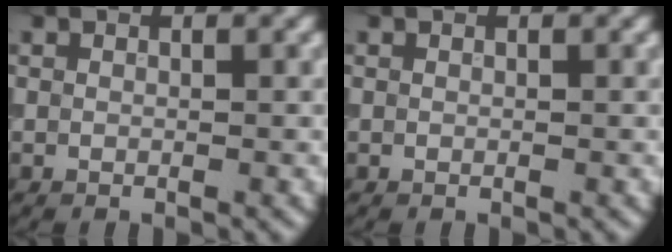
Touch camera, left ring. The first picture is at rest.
{"total": 0.0}